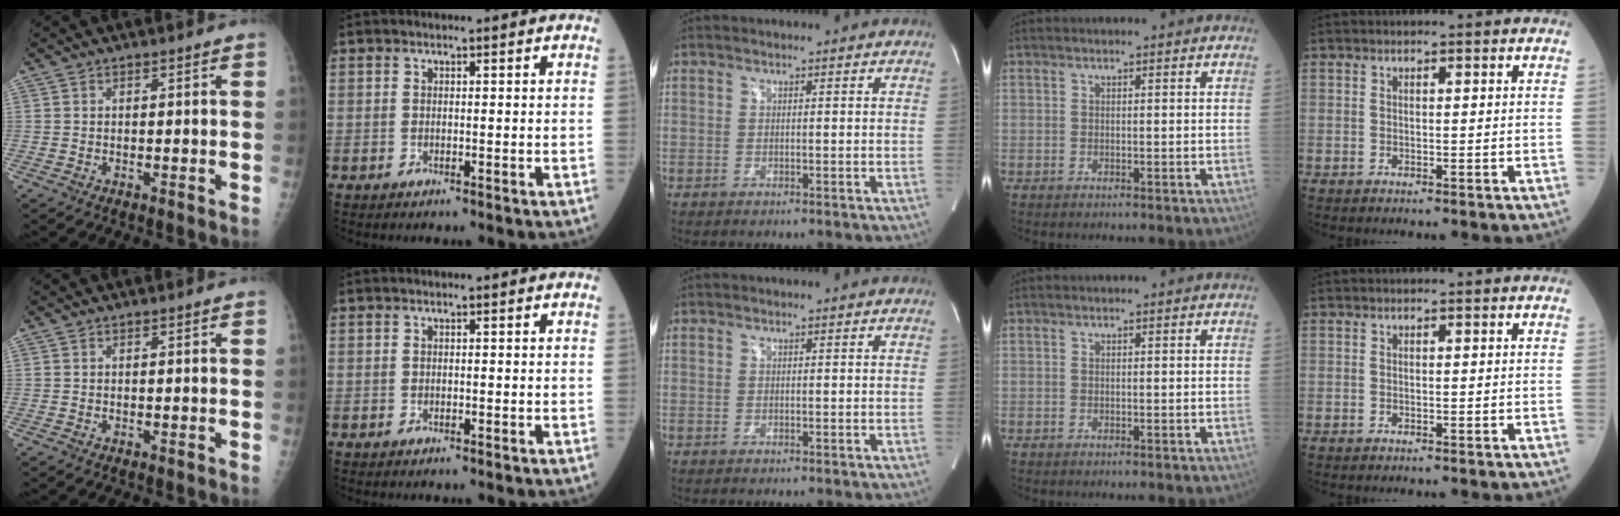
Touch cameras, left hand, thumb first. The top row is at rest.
{}